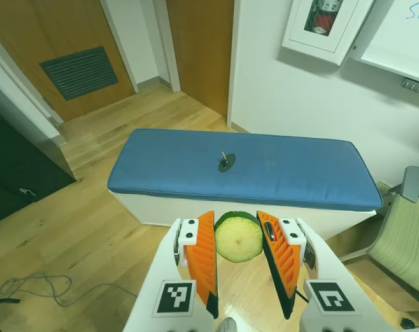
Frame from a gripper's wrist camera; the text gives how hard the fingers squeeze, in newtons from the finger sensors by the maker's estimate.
{"total": 9.3, "left": 9.1, "right": 9.4}